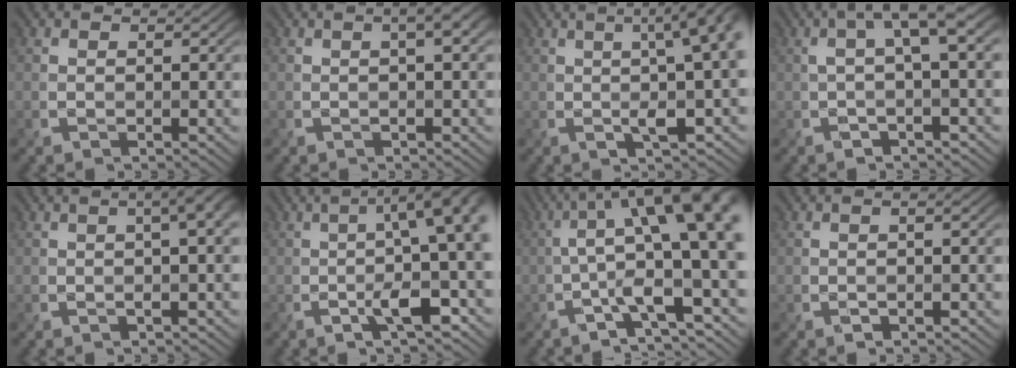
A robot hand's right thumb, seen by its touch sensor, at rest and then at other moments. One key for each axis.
{"total": 2.8, "fx": 0.4, "fy": 0.5, "fz": 2.7, "tx": -0.042, "ty": 0.007, "tz": 0.004}
{"total": 10.8, "fx": 0.6, "fy": 3.4, "fz": 10.3, "tx": -0.099, "ty": 0.032, "tz": -0.011}
{"total": 5.8, "fx": 1.2, "fy": 1.1, "fz": 5.5, "tx": -0.080, "ty": 0.020, "tz": 0.013}
{"total": 5.1, "fx": 0.7, "fy": 1.4, "fz": 4.9, "tx": -0.056, "ty": 0.019, "tz": 0.004}
{"total": 11.3, "fx": -1.0, "fy": 3.0, "fz": 10.8, "tx": -0.135, "ty": 0.026, "tz": -0.025}
{"total": 14.3, "fx": 1.1, "fy": 4.3, "fz": 13.6, "tx": -0.212, "ty": 0.022, "tz": 0.013}
{"total": 1.9, "fx": -0.1, "fy": 0.3, "fz": 1.9, "tx": -0.024, "ty": 0.000, "tz": -0.008}